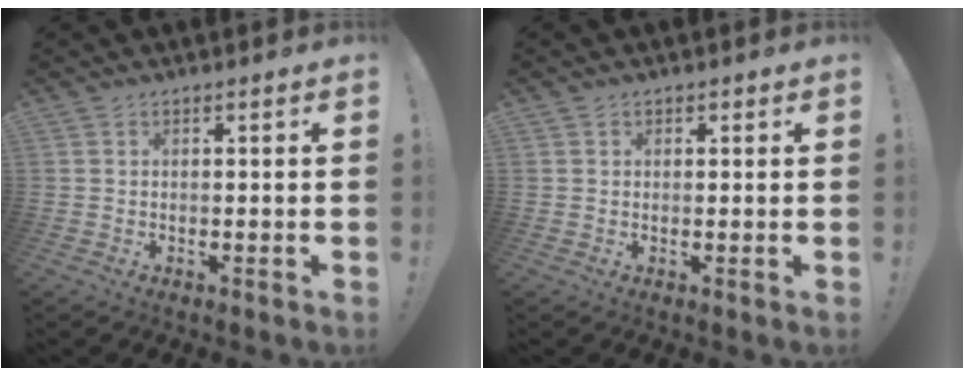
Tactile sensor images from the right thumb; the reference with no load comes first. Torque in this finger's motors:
{"motor_torque": [0.20, -0.32, -0.23, 0.20, -0.03]}